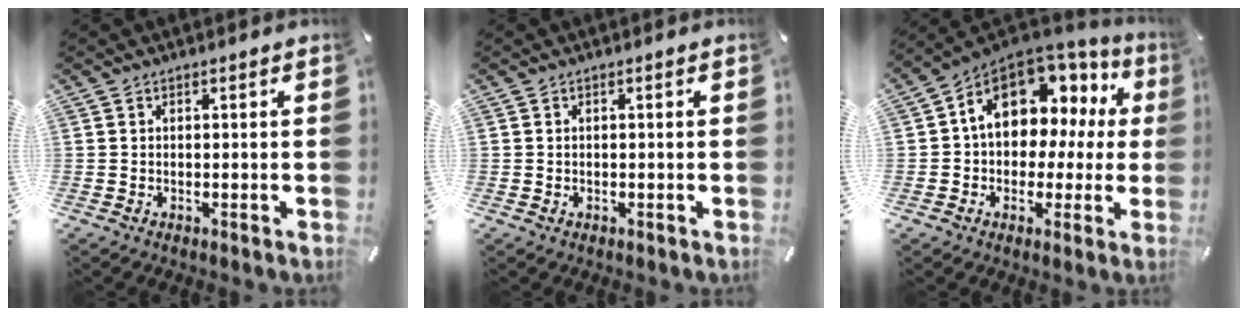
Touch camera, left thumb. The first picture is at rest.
{"total": 0.6, "force": [-0.1, 0.5, 0.3], "torque": [-0.007, 0.003, -0.002]}
{"total": 13.6, "force": [5.3, 9.5, 8.0], "torque": [-0.130, -0.032, 0.096]}